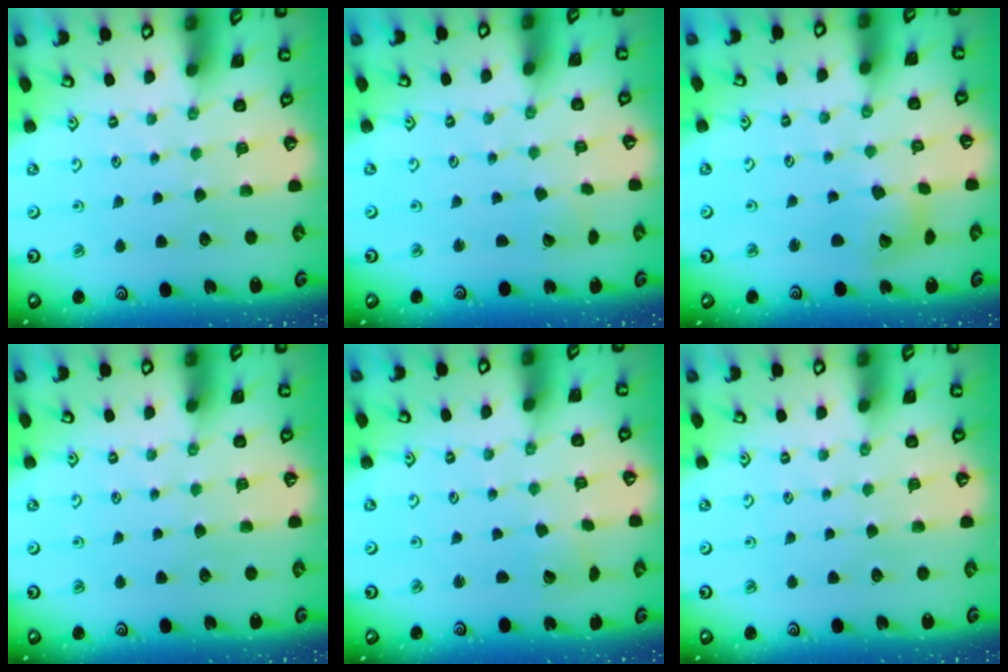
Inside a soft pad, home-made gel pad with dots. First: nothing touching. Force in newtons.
{"total": 1.4, "press": 1.4, "slide": 0.2}
{"total": 7.6, "press": 7.5, "slide": 1.3}
{"total": 0.0}
{"total": 2.6, "press": 2.6, "slide": 0.1}
{"total": 0.0}